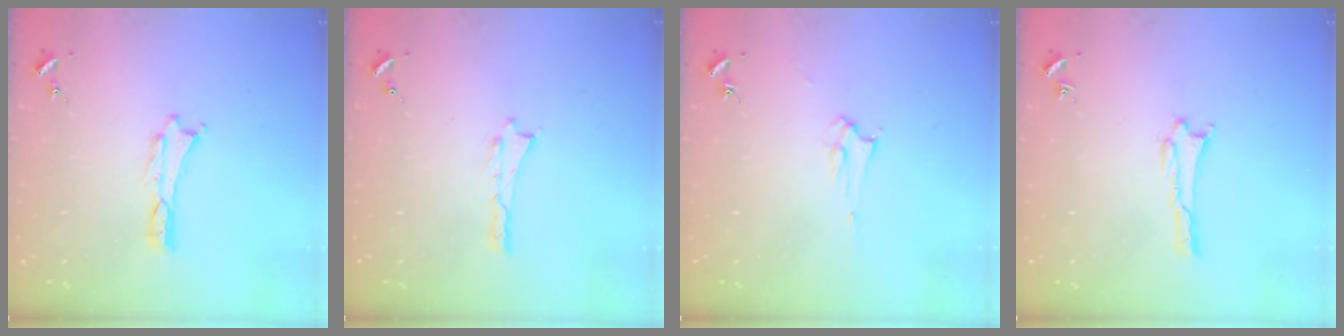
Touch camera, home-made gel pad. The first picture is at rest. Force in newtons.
{"total": 0.0}
{"total": 2.1, "press": 2.1, "slide": 0.2}
{"total": 0.9, "press": 0.8, "slide": 0.1}